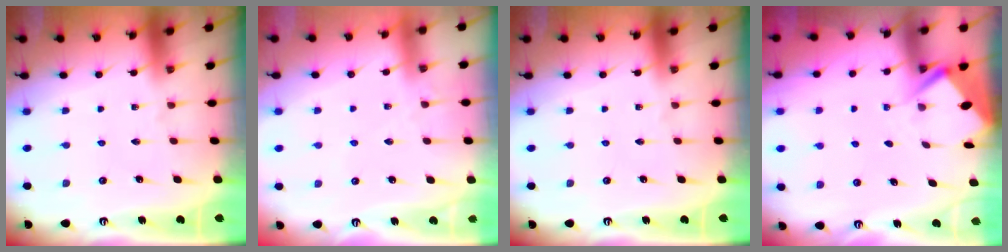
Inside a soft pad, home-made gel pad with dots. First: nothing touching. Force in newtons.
{"total": 2.1, "press": 2.1, "slide": 0.4}
{"total": 0.0}
{"total": 3.0, "press": 2.9, "slide": 0.4}